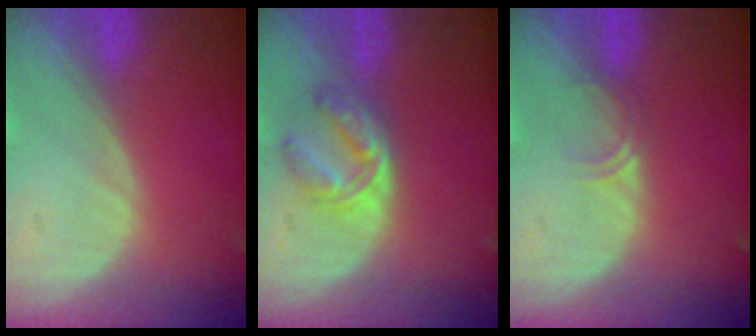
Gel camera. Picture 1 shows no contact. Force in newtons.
{"total": 5.1, "press": 4.9, "slide": 1.4}
{"total": 1.7, "press": 1.4, "slide": 1.0}